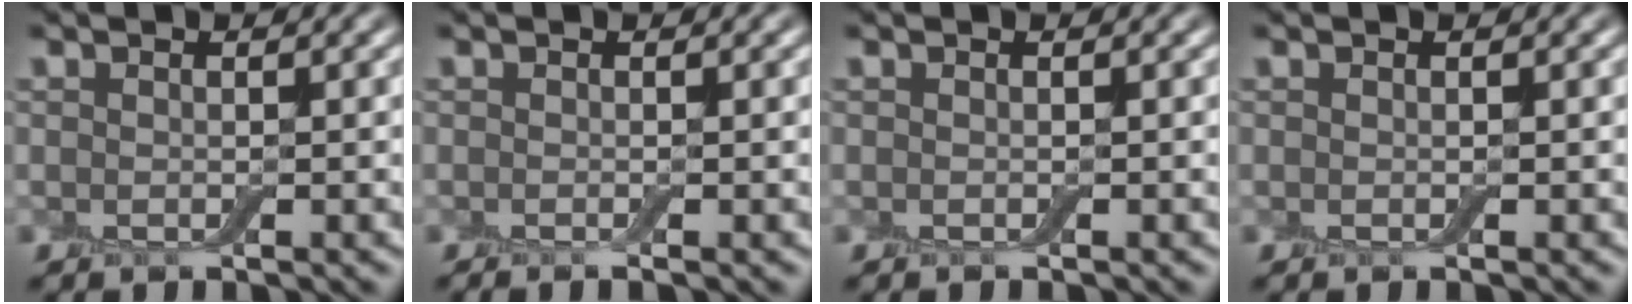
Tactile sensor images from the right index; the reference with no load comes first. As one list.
[{"total": 0.8, "force": [-0.4, 0.2, 0.7], "torque": [-0.009, -0.005, -0.009]}, {"total": 0.0}, {"total": 0.0}]